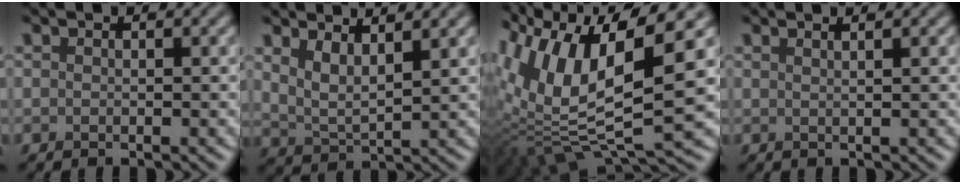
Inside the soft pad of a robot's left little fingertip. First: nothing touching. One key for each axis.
{"total": 3.3, "fx": 2.1, "fy": 1.0, "fz": 2.2, "tx": -0.050, "ty": -0.008, "tz": 0.043}
{"total": 12.8, "fx": 3.5, "fy": 5.4, "fz": 11.1, "tx": -0.236, "ty": -0.009, "tz": 0.067}
{"total": 2.3, "fx": 1.4, "fy": 1.0, "fz": 1.6, "tx": 0.003, "ty": 0.004, "tz": -0.009}